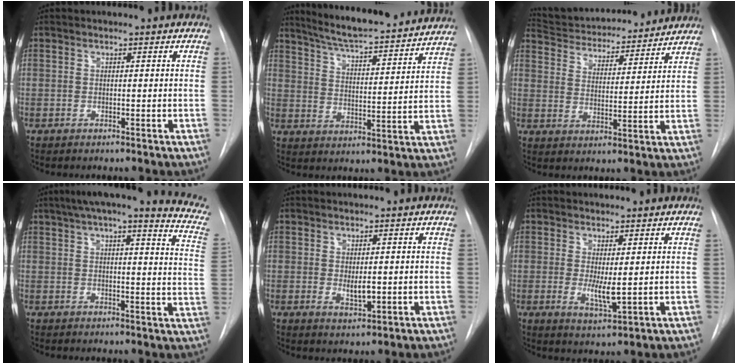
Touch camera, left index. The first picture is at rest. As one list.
[{"total": 21.5, "force": [19.6, 2.5, 8.4], "torque": [-0.131, -0.014, 0.267]}, {"total": 18.9, "force": [17.7, 4.1, 5.3], "torque": [-0.089, 0.017, 0.255]}, {"total": 19.3, "force": [15.9, 1.9, 10.6], "torque": [-0.138, -0.023, 0.177]}, {"total": 2.6, "force": [0.2, 1.0, 2.3], "torque": [-0.043, -0.008, 0.010]}, {"total": 3.8, "force": [0.5, 0.9, 3.6], "torque": [-0.065, -0.014, 0.016]}]